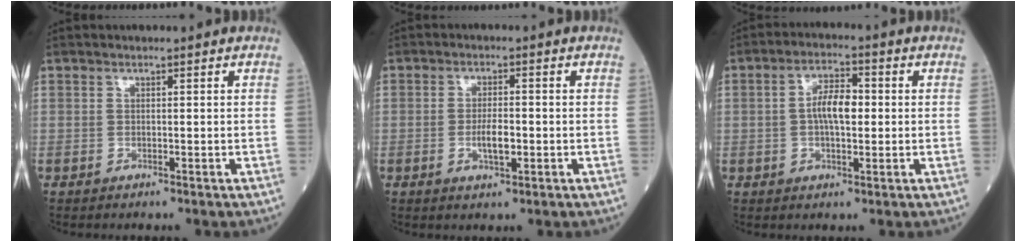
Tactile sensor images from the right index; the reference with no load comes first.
{"total": 3.8, "force": [-0.9, 1.0, 3.5], "torque": [-0.067, -0.001, -0.014]}
{"total": 6.0, "force": [0.2, 2.3, 5.5], "torque": [-0.105, 0.010, -0.001]}